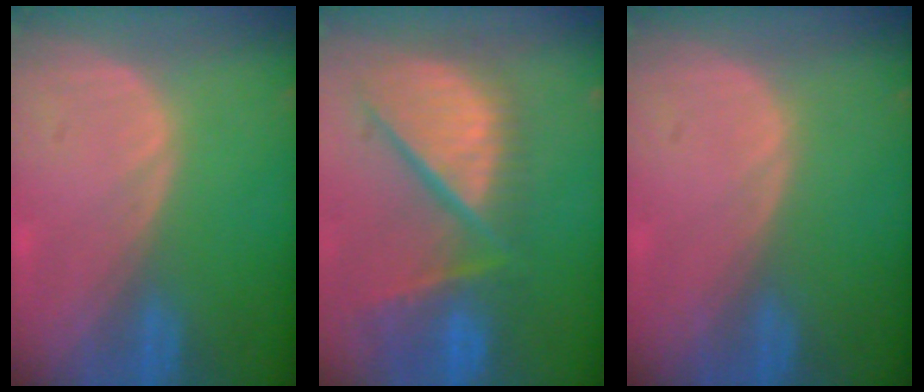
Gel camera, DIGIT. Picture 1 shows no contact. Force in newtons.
{"total": 12.8, "press": 10.6, "slide": 7.2}
{"total": 0.0}